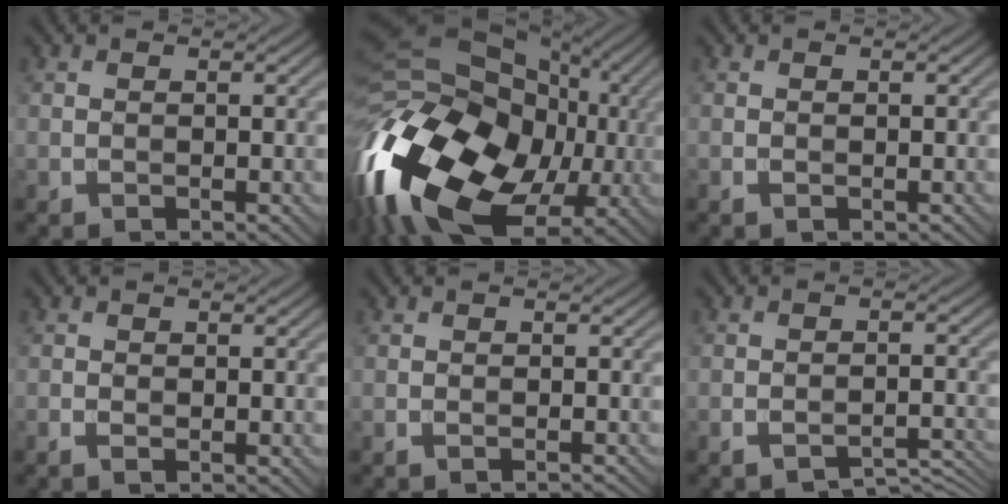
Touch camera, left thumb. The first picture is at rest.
{"total": 20.3, "force": [-5.3, 14.1, 13.6], "torque": [-0.318, -0.013, -0.100]}
{"total": 0.6, "force": [-0.3, 0.4, 0.4], "torque": [-0.007, -0.004, -0.004]}
{"total": 1.0, "force": [-0.5, 0.6, 0.7], "torque": [-0.015, -0.003, -0.009]}
{"total": 1.0, "force": [-0.9, 0.1, 0.5], "torque": [-0.006, 0.002, -0.015]}
{"total": 3.9, "force": [-3.6, 0.8, 1.5], "torque": [-0.022, 0.002, -0.053]}